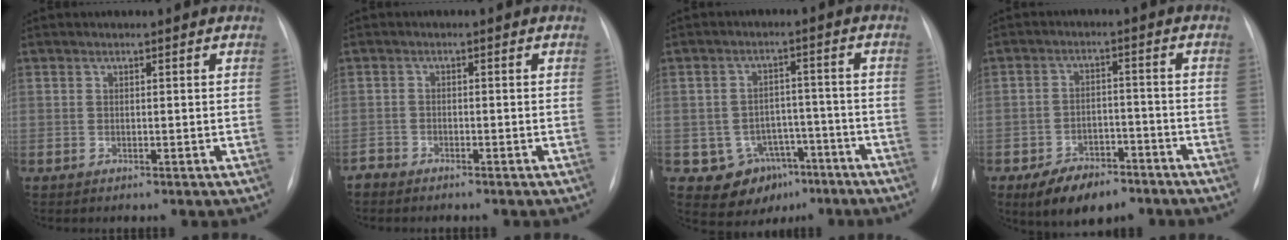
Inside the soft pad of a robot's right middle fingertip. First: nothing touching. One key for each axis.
{"total": 1.6, "fx": -1.6, "fy": 0.3, "fz": -0.2, "tx": 0.004, "ty": -0.002, "tz": -0.031}
{"total": 7.8, "fx": -3.9, "fy": 6.5, "fz": 1.9, "tx": -0.019, "ty": 0.023, "tz": -0.046}
{"total": 9.0, "fx": -6.3, "fy": 4.3, "fz": 4.7, "tx": -0.077, "ty": 0.001, "tz": -0.099}